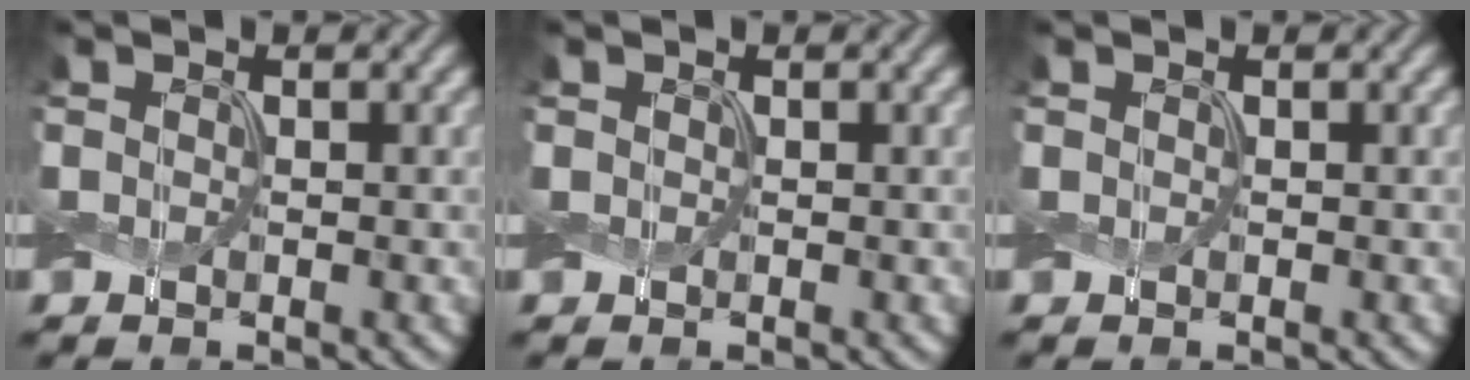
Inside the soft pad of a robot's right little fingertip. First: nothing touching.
{"total": 0.0}
{"total": 0.0}